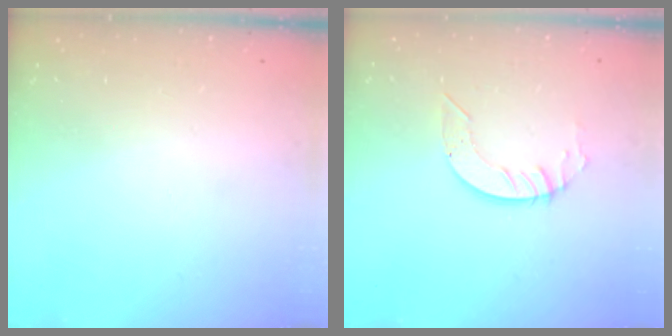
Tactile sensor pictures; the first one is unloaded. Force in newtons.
{"total": 5.2, "press": 5.2, "slide": 0.3}